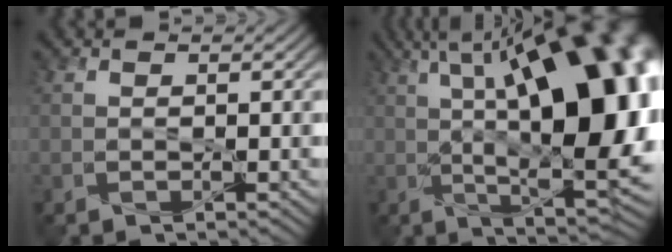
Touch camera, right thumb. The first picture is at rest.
{"total": 20.4, "force": [3.5, 8.0, 18.5], "torque": [-0.249, 0.039, 0.043]}